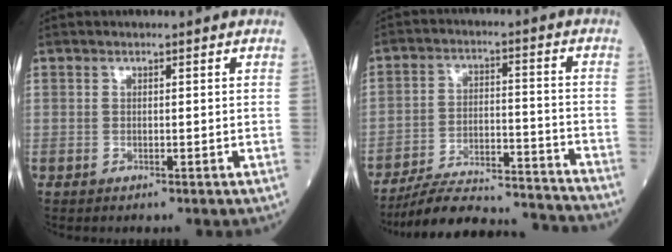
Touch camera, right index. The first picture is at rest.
{"total": 17.5, "force": [-16.8, 2.1, 4.0], "torque": [-0.073, 0.016, -0.248]}